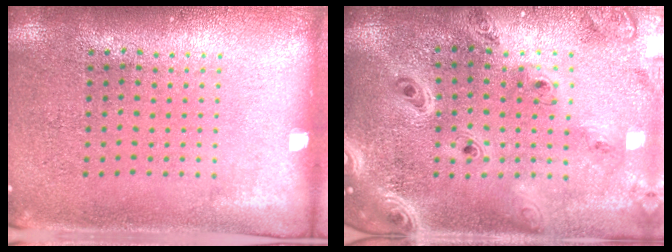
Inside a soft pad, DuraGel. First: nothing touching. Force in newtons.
{"total": 2.7, "press": 2.4, "slide": 1.3}